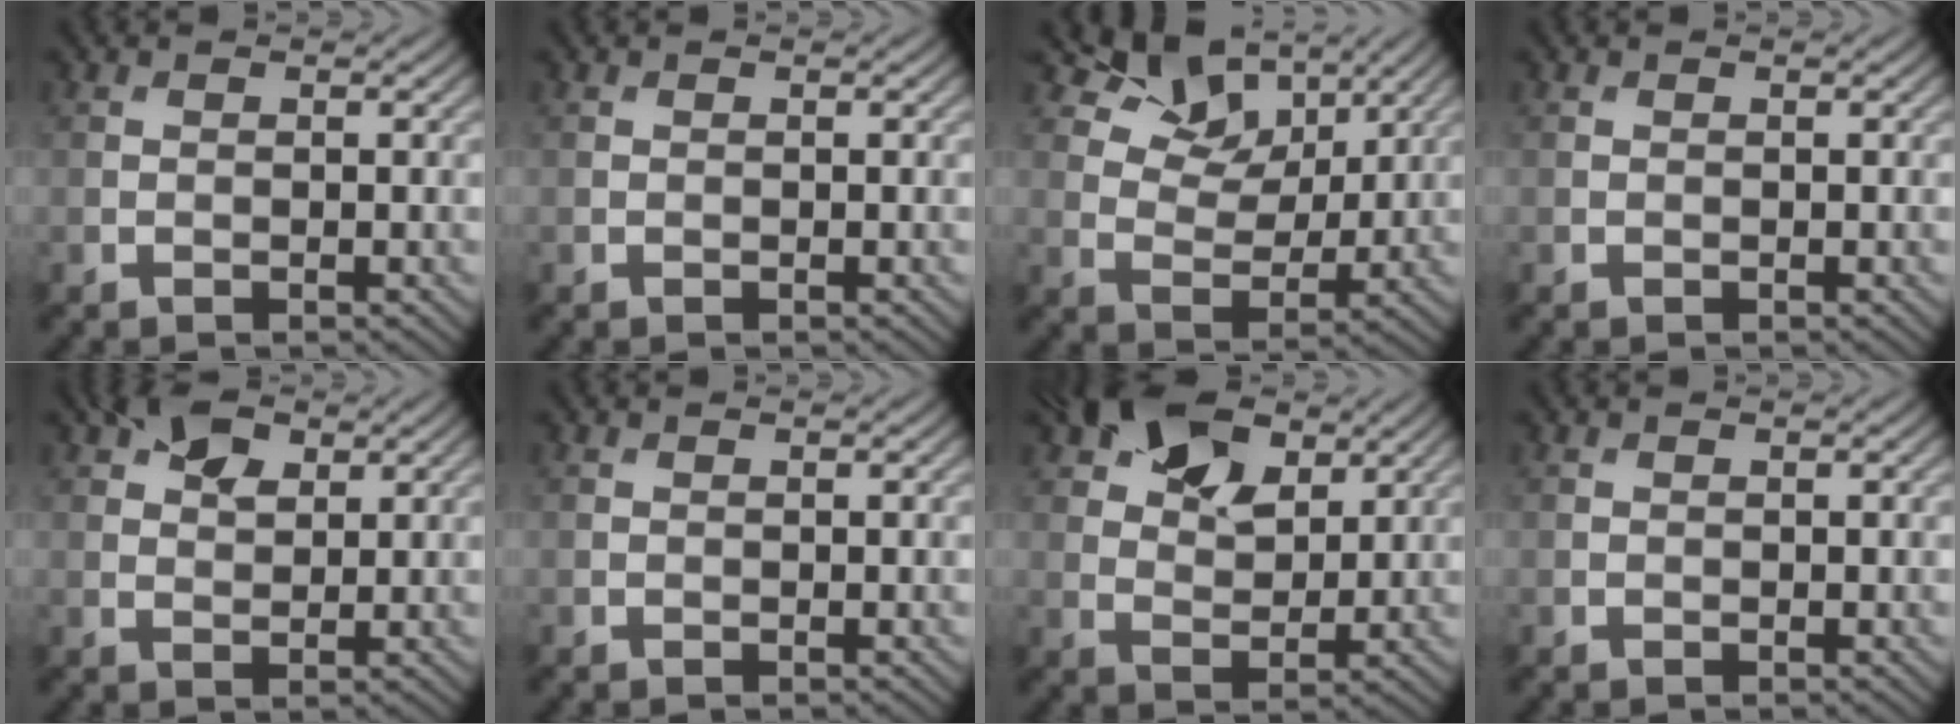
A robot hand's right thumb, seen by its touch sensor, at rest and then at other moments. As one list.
[{"total": 0.0}, {"total": 9.4, "force": [6.1, 5.5, 4.6], "torque": [-0.083, -0.001, 0.102]}, {"total": 0.0}, {"total": 4.3, "force": [2.3, 2.6, 2.5], "torque": [-0.047, 0.004, 0.039]}, {"total": 0.0}, {"total": 10.2, "force": [5.7, 5.8, 6.1], "torque": [-0.129, 0.012, 0.103]}, {"total": 0.0}]